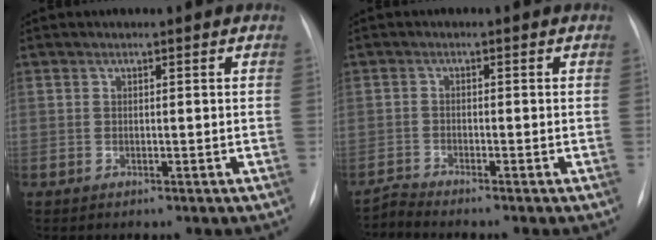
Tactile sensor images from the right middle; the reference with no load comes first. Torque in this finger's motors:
{"motor_torque": [-0.33, 0.03, -0.01, -0.01]}